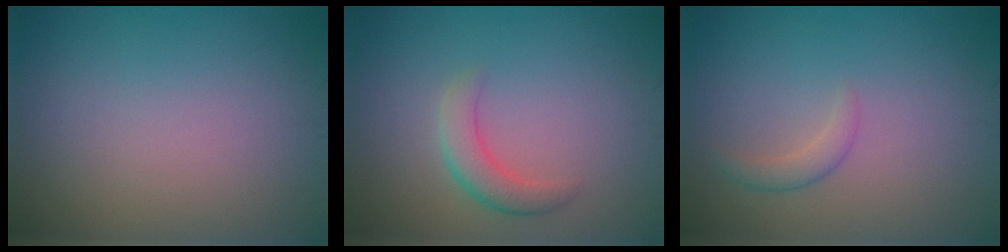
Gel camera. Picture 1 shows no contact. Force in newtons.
{"total": 2.5, "press": 2.5, "slide": 0.1}
{"total": 1.4, "press": 1.3, "slide": 0.1}